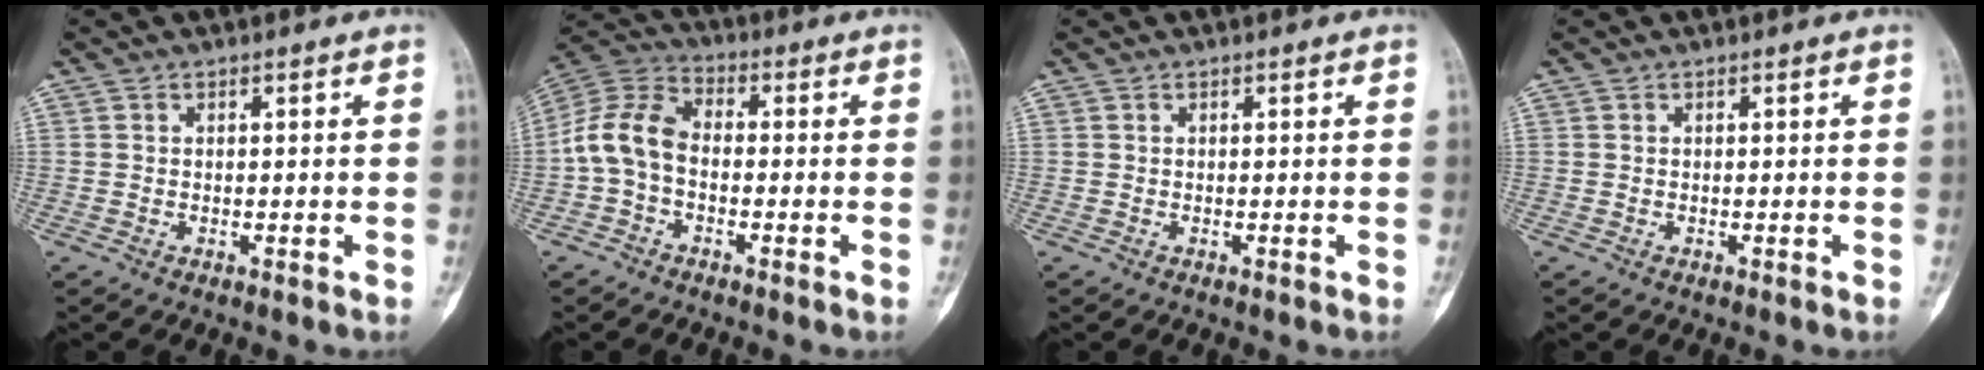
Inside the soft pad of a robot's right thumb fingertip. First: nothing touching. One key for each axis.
{"total": 9.6, "fx": -1.5, "fy": 6.4, "fz": 7.0, "tx": -0.137, "ty": 0.031, "tz": -0.044}
{"total": 0.0}
{"total": 0.0}